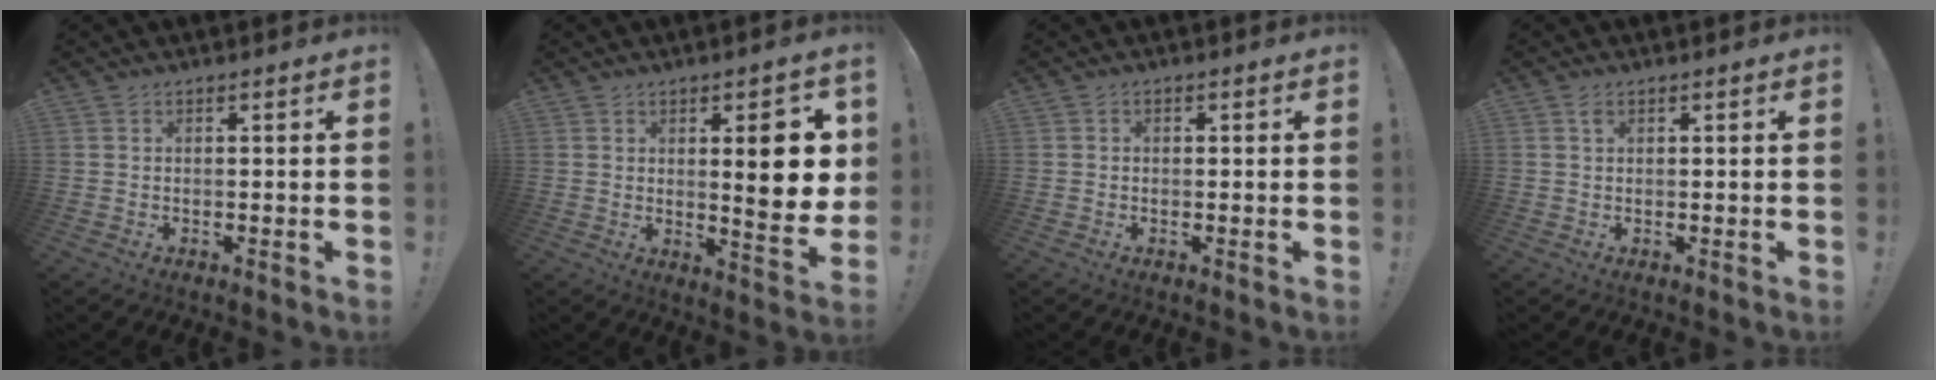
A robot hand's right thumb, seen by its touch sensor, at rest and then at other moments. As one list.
[{"total": 11.3, "force": [2.3, 3.2, 10.6], "torque": [-0.132, -0.011, 0.031]}, {"total": 0.8, "force": [-0.4, 0.7, 0.3], "torque": [-0.013, 0.007, -0.005]}, {"total": 1.2, "force": [0.7, 0.7, 0.7], "torque": [-0.009, -0.002, 0.011]}]